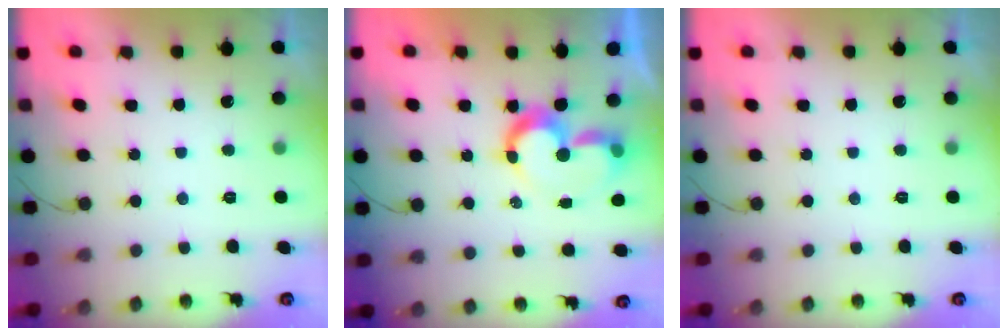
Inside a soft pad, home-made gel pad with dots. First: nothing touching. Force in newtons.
{"total": 9.0, "press": 8.9, "slide": 0.7}
{"total": 0.0}